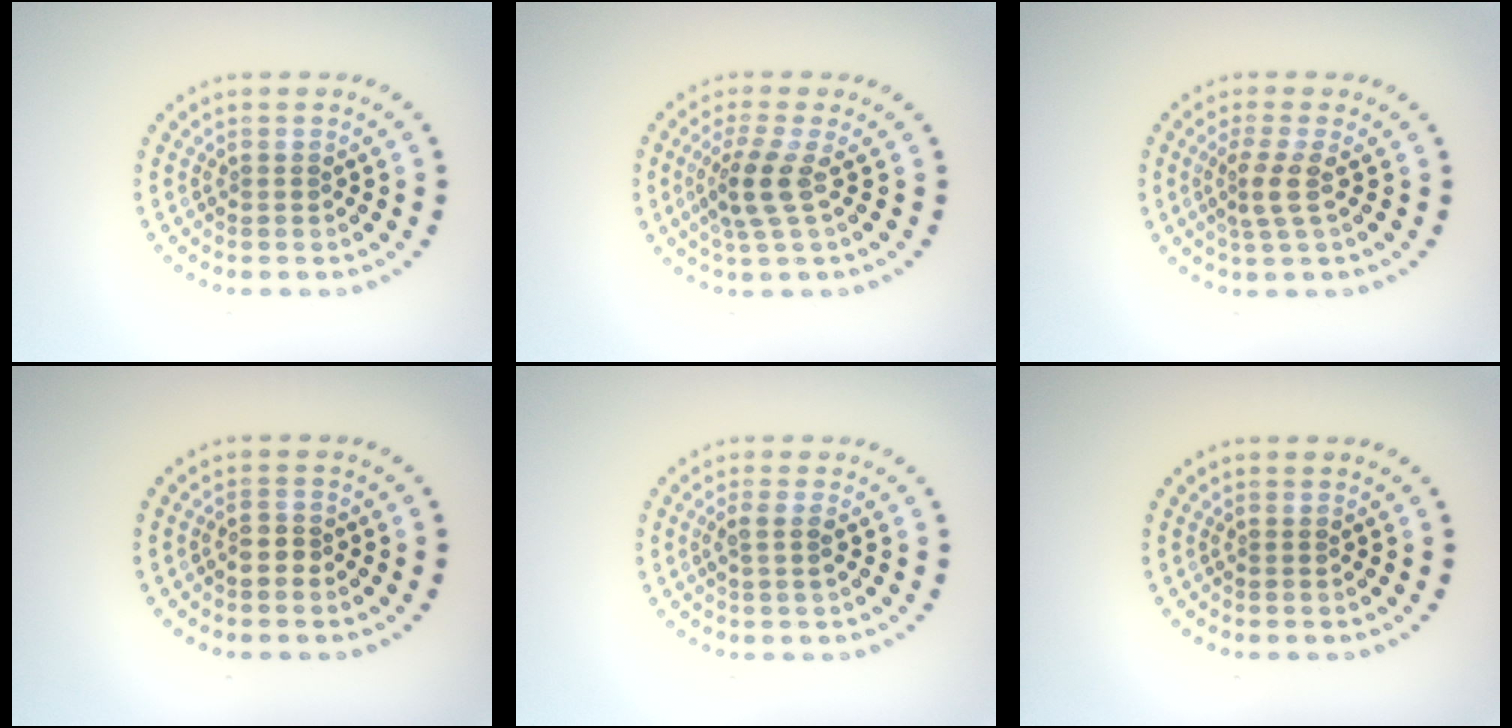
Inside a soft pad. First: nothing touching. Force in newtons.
{"total": 3.0, "press": 2.3, "slide": 1.8}
{"total": 2.3, "press": 1.7, "slide": 1.6}
{"total": 1.4, "press": 1.2, "slide": 0.8}
{"total": 1.5, "press": 1.2, "slide": 0.8}
{"total": 0.0}